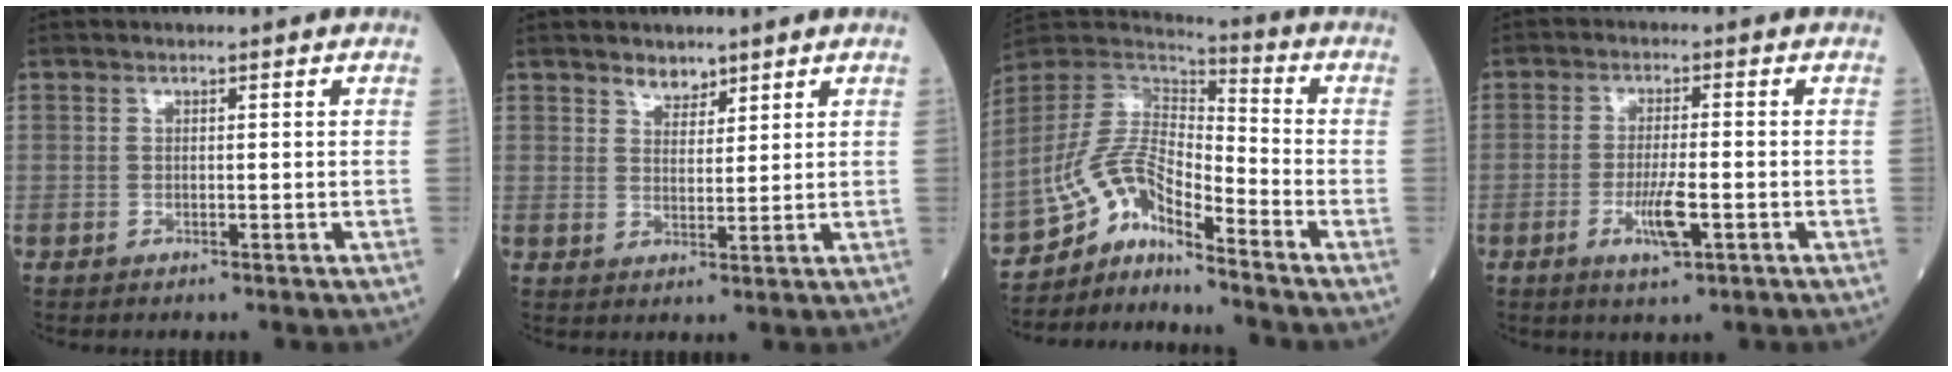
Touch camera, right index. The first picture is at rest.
{"total": 2.8, "force": [2.4, 1.4, 0.7], "torque": [-0.011, -0.003, 0.040]}
{"total": 10.0, "force": [-8.9, 1.5, 4.4], "torque": [-0.097, 0.029, -0.175]}
{"total": 5.4, "force": [-2.0, 0.8, 4.9], "torque": [-0.096, -0.007, -0.034]}